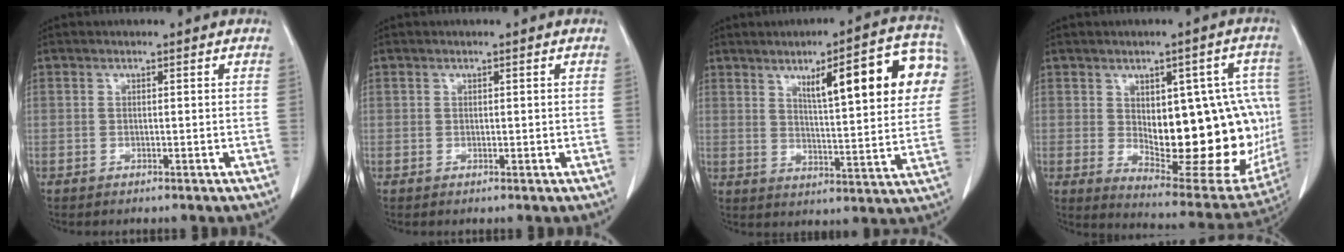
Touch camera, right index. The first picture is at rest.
{"total": 0.6, "force": [0.2, 0.5, 0.4], "torque": [-0.002, -0.001, 0.004]}
{"total": 16.6, "force": [6.0, 3.1, 15.2], "torque": [-0.195, 0.022, 0.079]}
{"total": 21.5, "force": [-0.2, 8.9, 19.6], "torque": [-0.219, 0.012, 0.026]}